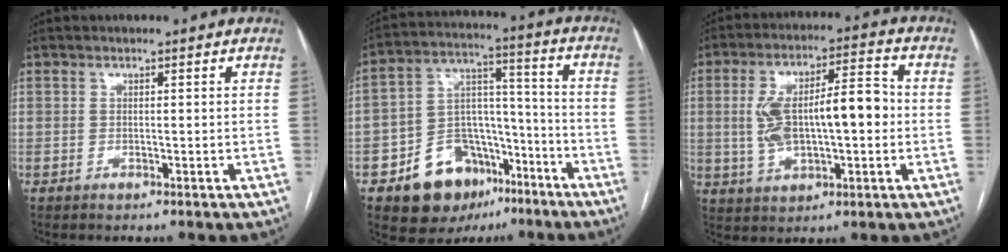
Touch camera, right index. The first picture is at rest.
{"total": 14.6, "force": [-8.4, 9.7, 6.9], "torque": [-0.110, 0.049, -0.125]}
{"total": 13.3, "force": [0.1, 4.5, 12.5], "torque": [-0.233, 0.031, 0.009]}